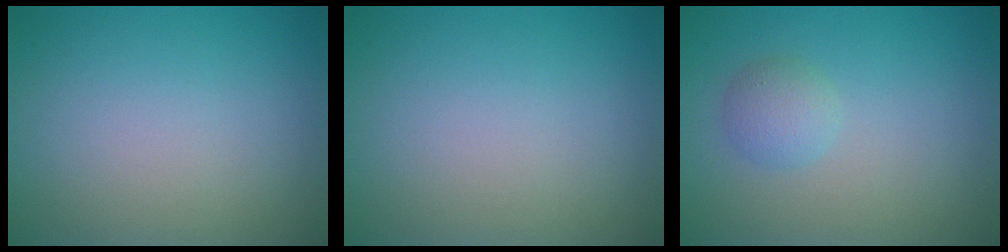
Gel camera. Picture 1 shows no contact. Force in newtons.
{"total": 0.0}
{"total": 1.9, "press": 1.9, "slide": 0.1}